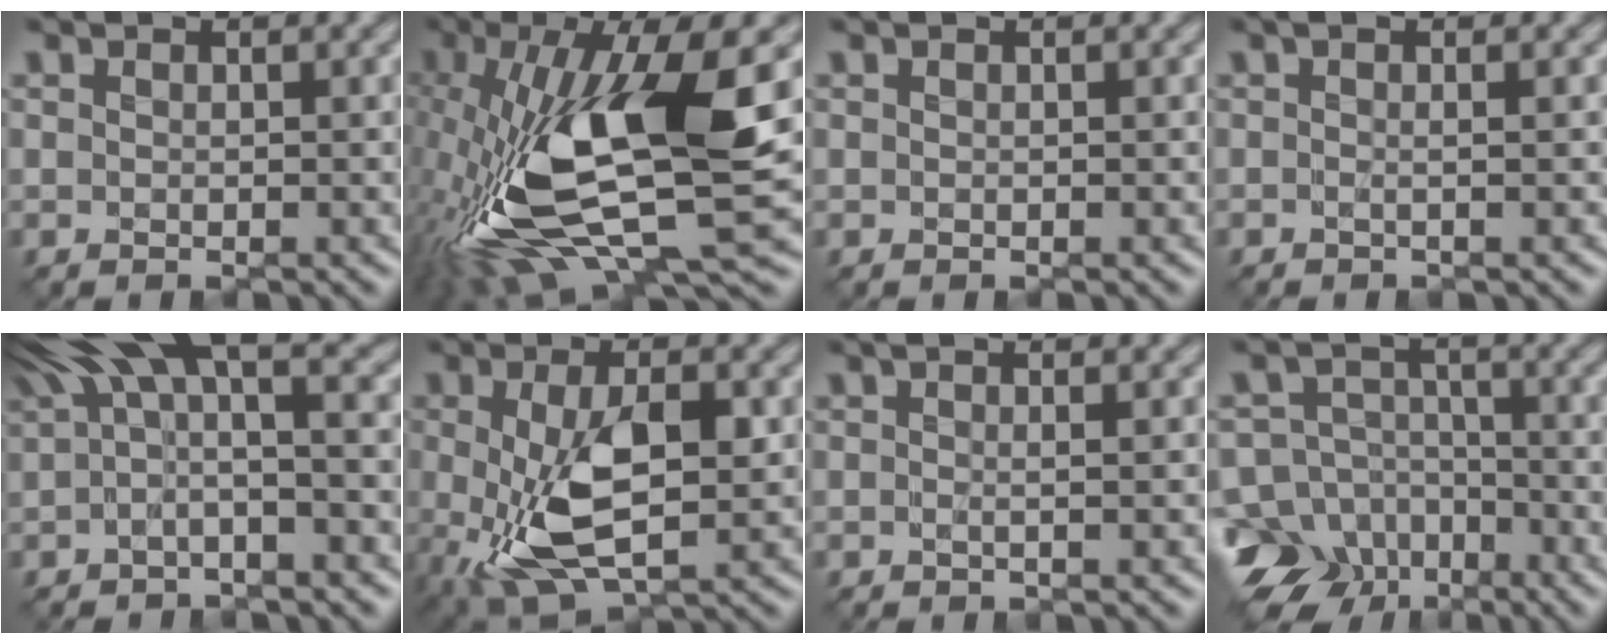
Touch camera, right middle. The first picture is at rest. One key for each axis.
{"total": 12.9, "fx": -0.6, "fy": 4.2, "fz": 12.2, "tx": -0.254, "ty": -0.017, "tz": -0.013}
{"total": 0.0}
{"total": 1.1, "fx": 0.3, "fy": 0.1, "fz": 1.0, "tx": -0.004, "ty": 0.001, "tz": -0.004}
{"total": 7.3, "fx": 3.2, "fy": 2.1, "fz": 6.2, "tx": -0.110, "ty": 0.028, "tz": 0.054}
{"total": 8.0, "fx": -1.3, "fy": 3.9, "fz": 6.9, "tx": -0.153, "ty": -0.016, "tz": -0.015}
{"total": 1.4, "fx": 0.5, "fy": 0.2, "fz": 1.3, "tx": -0.007, "ty": 0.004, "tz": -0.006}
{"total": 12.2, "fx": -8.4, "fy": 8.6, "fz": 2.3, "tx": -0.048, "ty": -0.021, "tz": -0.163}